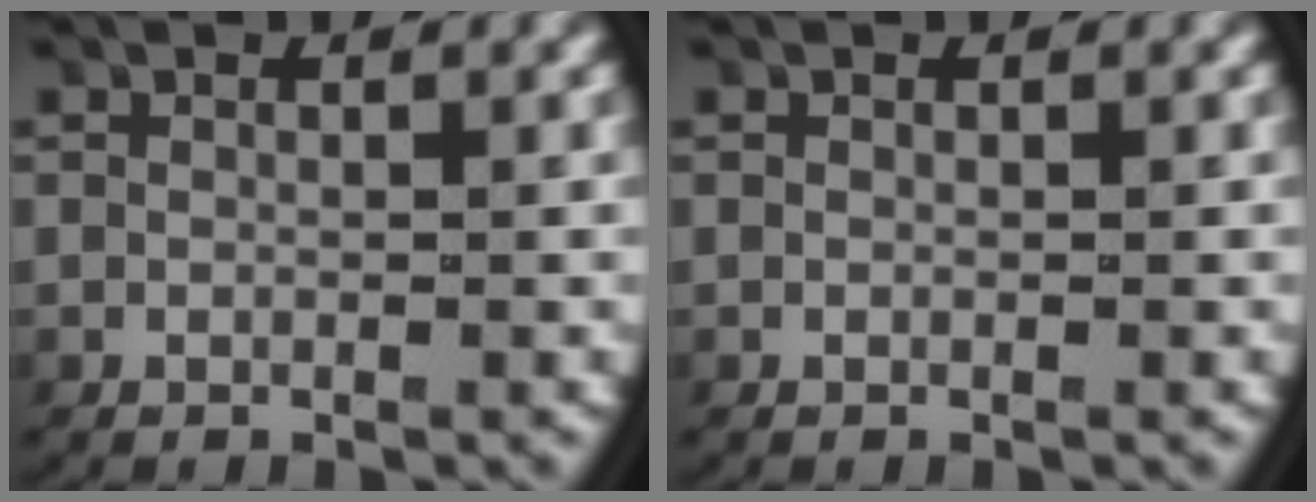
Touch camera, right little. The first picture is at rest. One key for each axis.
{"total": 0.0}